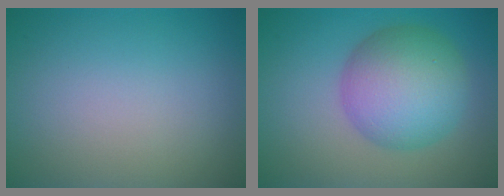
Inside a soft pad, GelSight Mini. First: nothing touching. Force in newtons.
{"total": 8.1, "press": 8.1, "slide": 0.3}